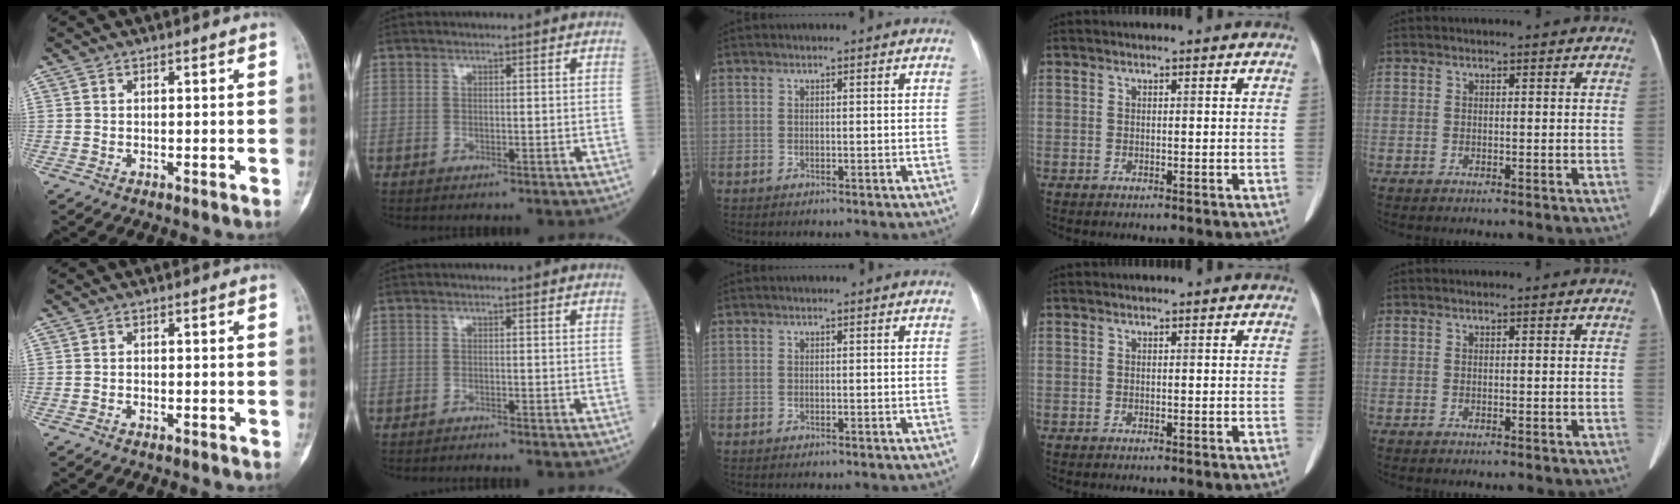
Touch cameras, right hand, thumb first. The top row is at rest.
{"thumb": {"total": 0.7, "force": [-0.6, 0.3, 0.3], "torque": [-0.011, 0.006, -0.009]}, "index": {"total": 1.9, "force": [-1.9, -0.2, 0.4], "torque": [-0.005, 0.000, -0.025]}}